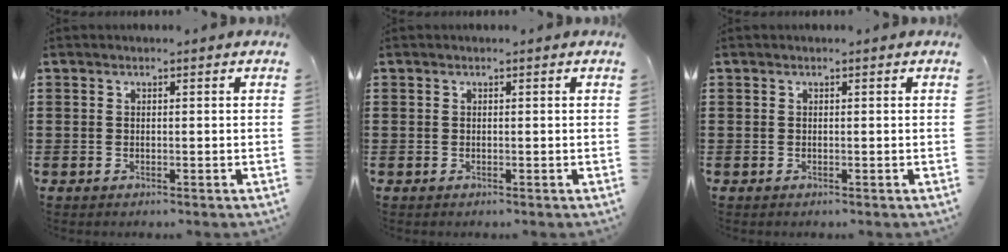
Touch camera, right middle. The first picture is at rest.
{"total": 0.0}
{"total": 0.0}